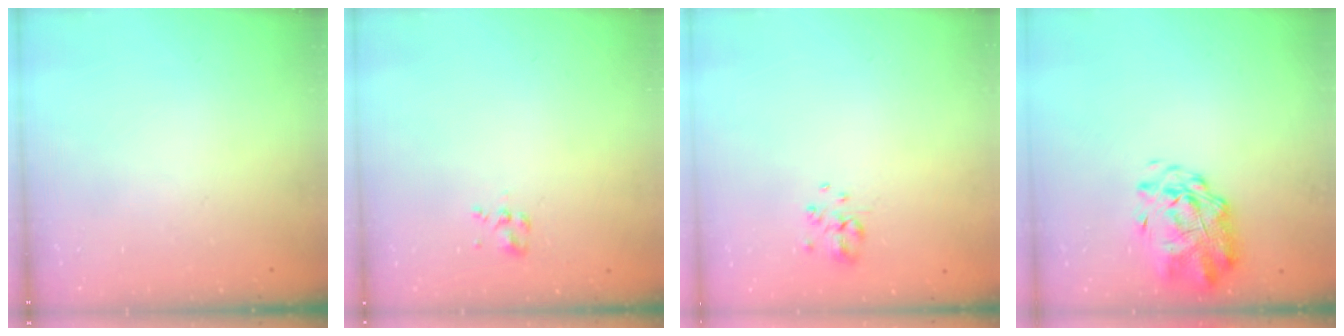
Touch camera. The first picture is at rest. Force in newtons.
{"total": 2.0, "press": 1.8, "slide": 0.9}
{"total": 3.7, "press": 3.6, "slide": 0.9}
{"total": 2.6, "press": 2.2, "slide": 1.3}